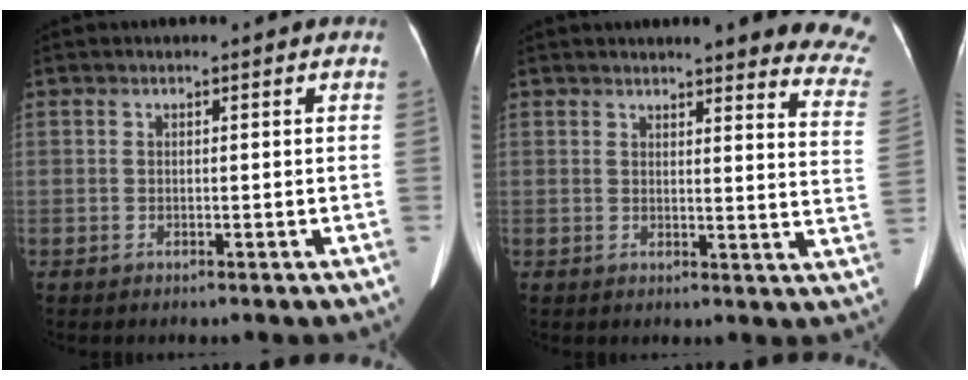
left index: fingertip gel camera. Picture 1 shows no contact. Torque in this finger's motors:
{"motor_torque": [0.96, -1.10, 0.24, 0.04]}